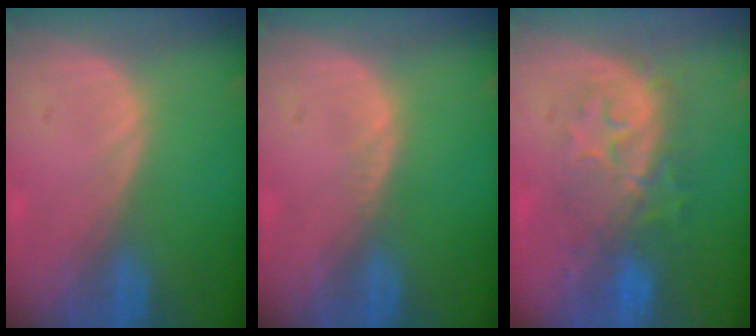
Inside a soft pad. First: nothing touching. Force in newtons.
{"total": 0.7, "press": 0.6, "slide": 0.3}
{"total": 8.4, "press": 8.3, "slide": 1.1}